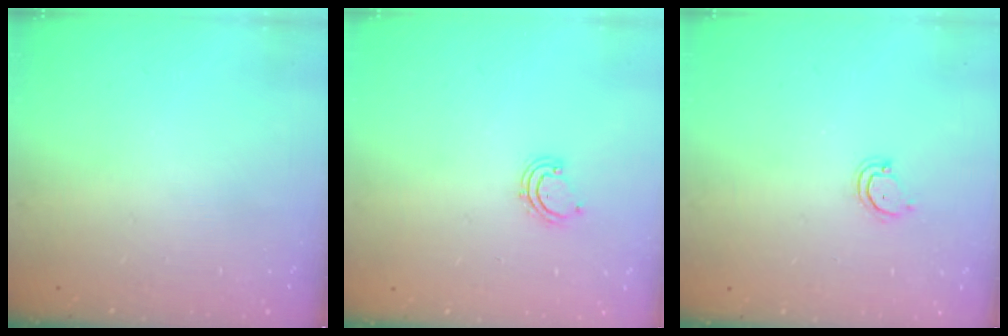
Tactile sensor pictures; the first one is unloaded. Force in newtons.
{"total": 3.5, "press": 3.5, "slide": 0.3}
{"total": 2.5, "press": 2.5, "slide": 0.1}